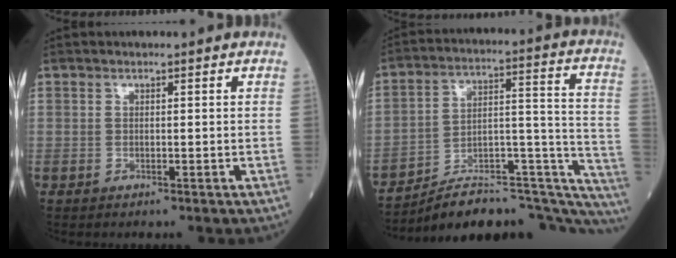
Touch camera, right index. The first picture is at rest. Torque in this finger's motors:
{"motor_torque": [0.32, -1.82, 0.17, 0.08]}